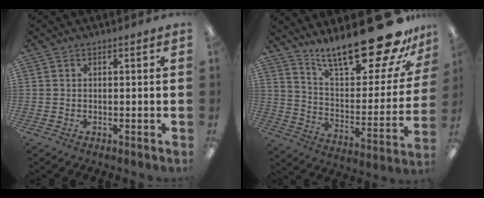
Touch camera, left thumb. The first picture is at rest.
{"total": 25.6, "force": [19.6, 7.0, 14.9], "torque": [-0.215, -0.136, 0.321]}